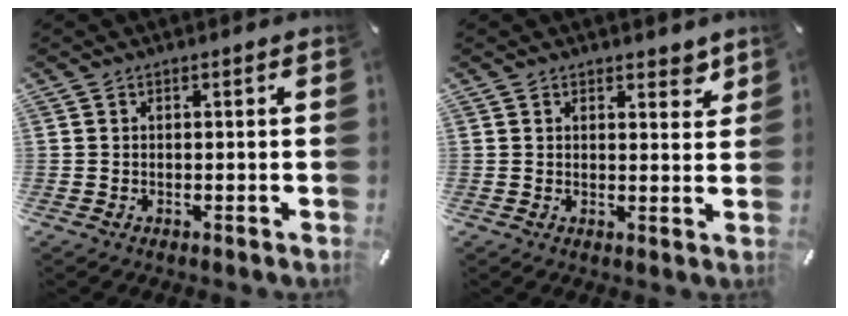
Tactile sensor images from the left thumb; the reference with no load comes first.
{"total": 3.3, "force": [2.5, 1.9, 0.9], "torque": [0.002, -0.014, 0.041]}